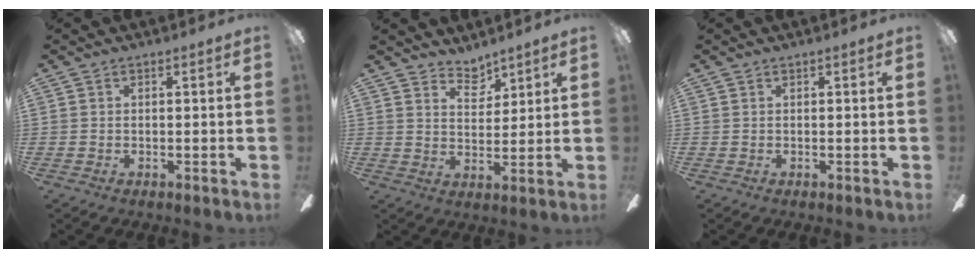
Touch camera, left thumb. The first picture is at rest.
{"total": 5.5, "force": [4.7, 2.5, 1.4], "torque": [-0.017, -0.028, 0.084]}
{"total": 0.0}